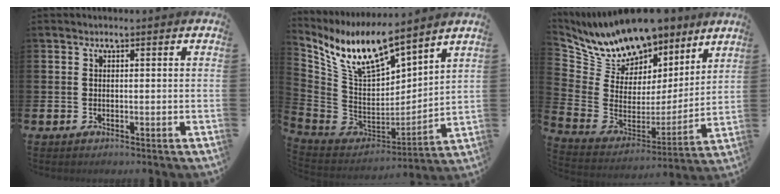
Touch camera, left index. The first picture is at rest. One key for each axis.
{"total": 11.9, "fx": 9.9, "fy": 3.5, "fz": 5.7, "tx": -0.159, "ty": -0.048, "tz": 0.179}
{"total": 11.6, "fx": 10.9, "fy": 3.7, "fz": 1.5, "tx": -0.105, "ty": -0.074, "tz": 0.200}